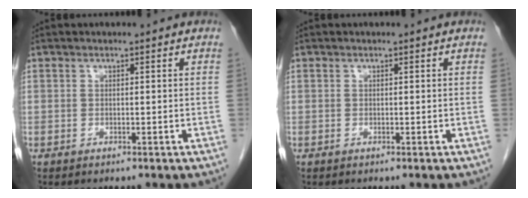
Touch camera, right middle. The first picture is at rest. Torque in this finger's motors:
{"motor_torque": [0.14, 0.03, 0.02, 0.01]}